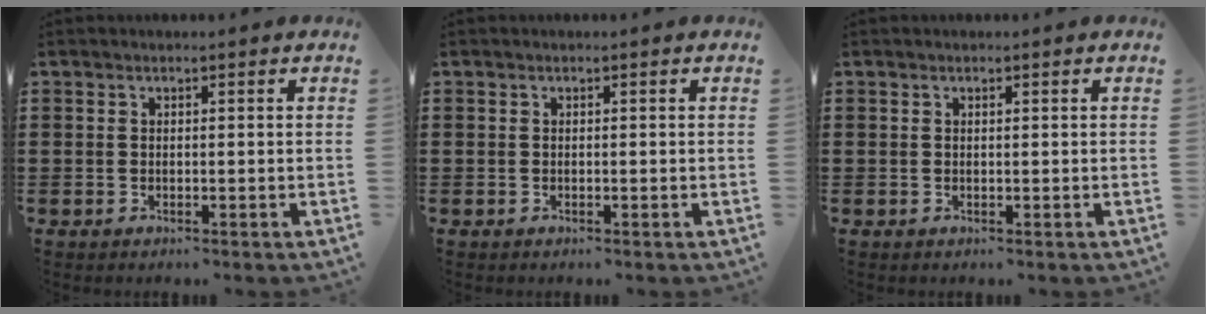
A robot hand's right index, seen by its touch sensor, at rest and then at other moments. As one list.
[{"total": 0.0}, {"total": 0.0}]